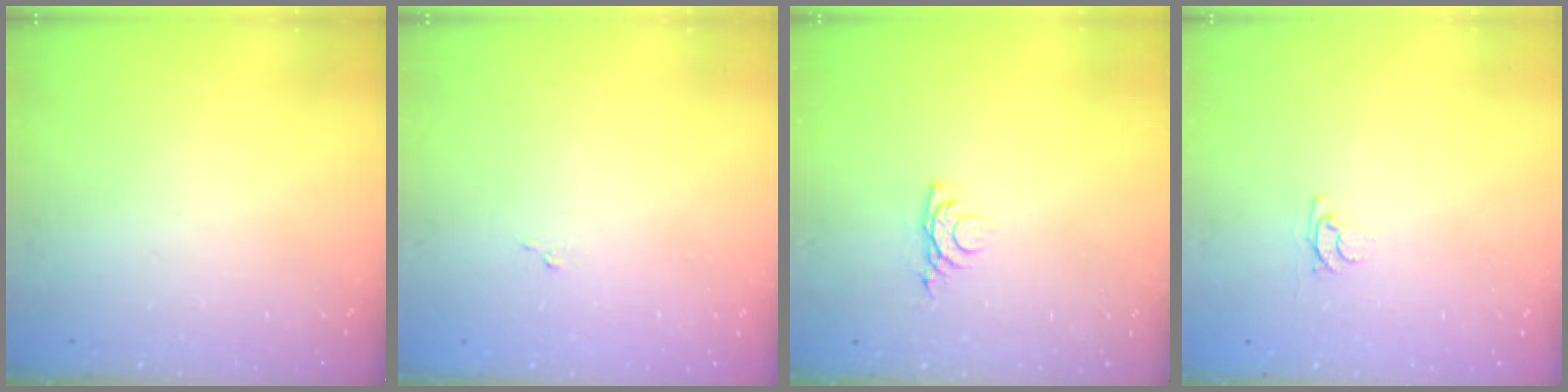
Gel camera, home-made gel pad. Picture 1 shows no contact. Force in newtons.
{"total": 3.5, "press": 3.5, "slide": 0.1}
{"total": 4.3, "press": 4.2, "slide": 0.8}
{"total": 3.1, "press": 3.0, "slide": 0.4}